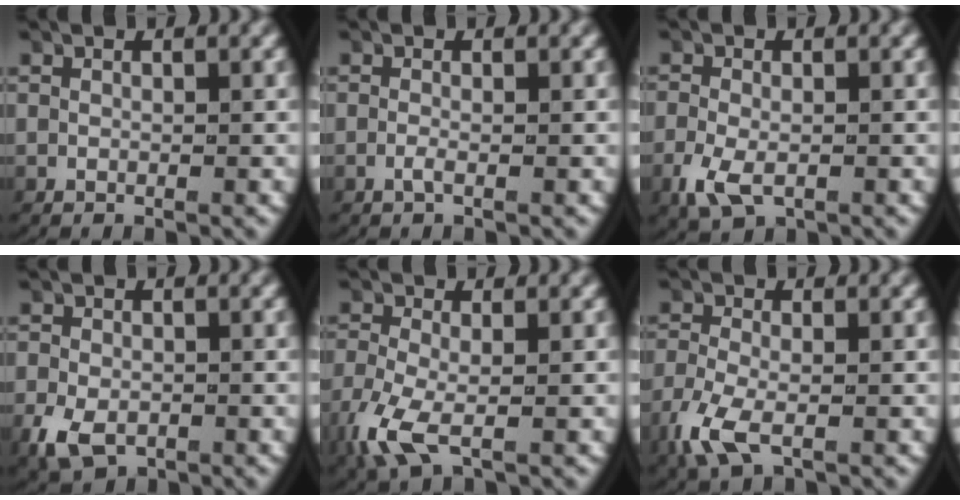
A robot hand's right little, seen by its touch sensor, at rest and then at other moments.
{"total": 0.8, "force": [-0.7, -0.1, 0.5], "torque": [-0.016, -0.006, -0.011]}
{"total": 3.3, "force": [-1.7, 2.1, 1.9], "torque": [-0.062, -0.022, -0.019]}
{"total": 4.0, "force": [-2.0, 2.8, 2.0], "torque": [-0.057, -0.027, -0.020]}
{"total": 3.6, "force": [-1.6, 2.0, 2.6], "torque": [-0.081, -0.020, -0.021]}
{"total": 3.6, "force": [-1.9, 1.9, 2.3], "torque": [-0.070, -0.016, -0.028]}